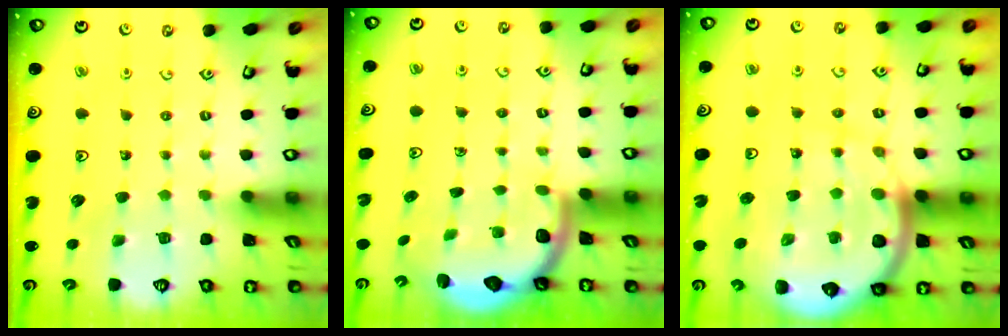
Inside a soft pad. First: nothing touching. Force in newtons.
{"total": 2.7, "press": 2.4, "slide": 1.2}
{"total": 13.5, "press": 13.4, "slide": 1.6}